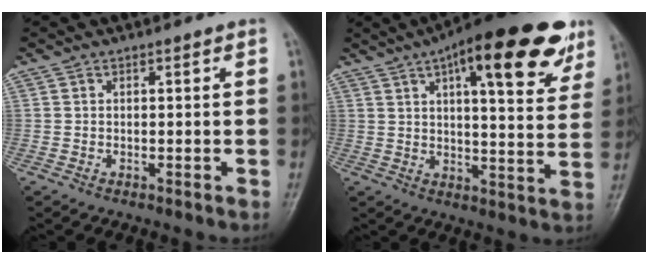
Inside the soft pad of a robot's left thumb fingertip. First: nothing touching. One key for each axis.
{"total": 22.2, "fx": 12.0, "fy": 7.1, "fz": 17.2, "tx": -0.217, "ty": -0.019, "tz": 0.167}